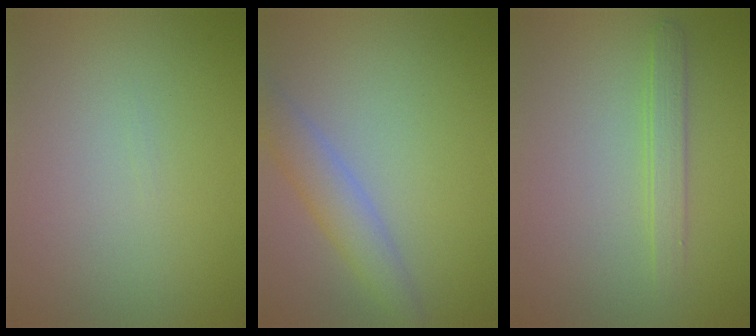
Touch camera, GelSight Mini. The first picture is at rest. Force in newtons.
{"total": 3.4, "press": 3.4, "slide": 0.2}
{"total": 1.8, "press": 1.8, "slide": 0.1}